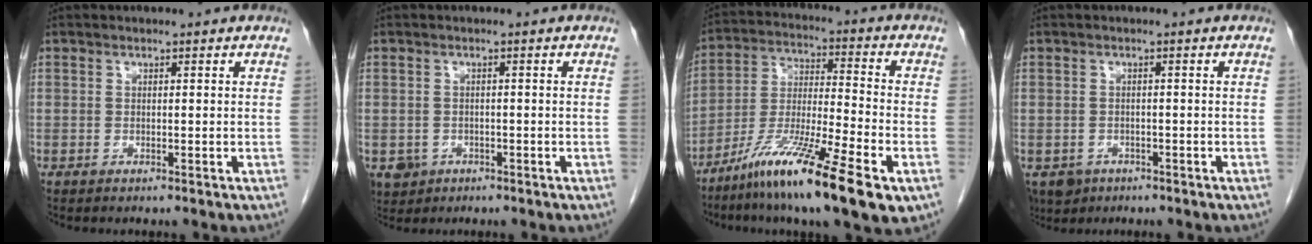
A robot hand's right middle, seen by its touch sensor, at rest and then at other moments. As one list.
[{"total": 4.4, "force": [-2.1, 3.7, 1.0], "torque": [-0.021, 0.001, -0.028]}, {"total": 17.7, "force": [-10.0, 1.4, 14.5], "torque": [-0.260, -0.034, -0.176]}, {"total": 4.3, "force": [-2.6, 3.2, 1.0], "torque": [-0.018, 0.000, -0.038]}]